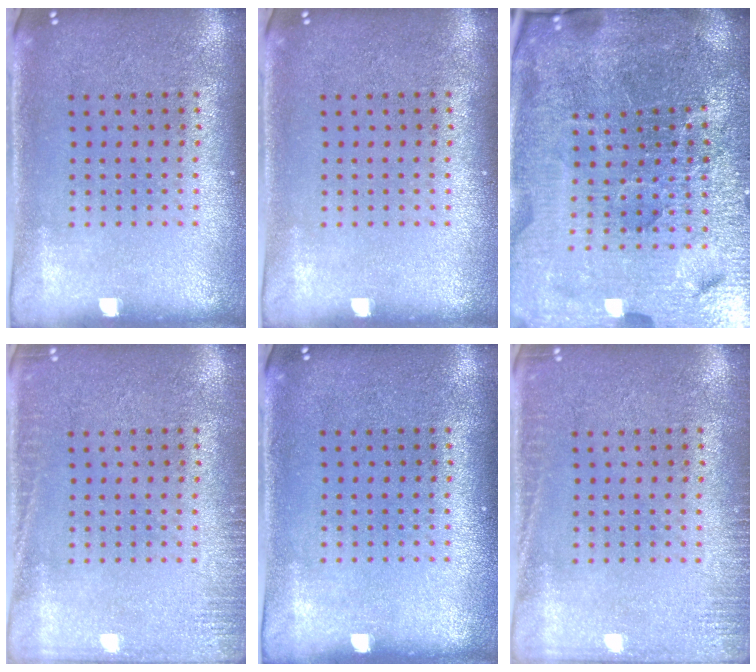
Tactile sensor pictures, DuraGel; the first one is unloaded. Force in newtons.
{"total": 0.0}
{"total": 6.3, "press": 5.6, "slide": 2.8}
{"total": 1.9, "press": 1.9, "slide": 0.4}
{"total": 0.0}
{"total": 1.9, "press": 1.9, "slide": 0.4}